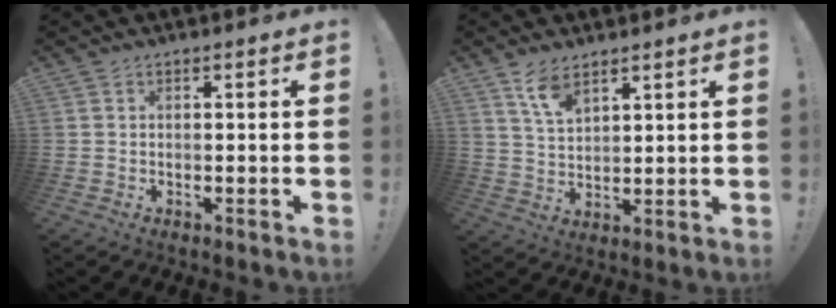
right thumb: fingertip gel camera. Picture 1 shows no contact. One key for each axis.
{"total": 7.8, "fx": 5.6, "fy": 3.6, "fz": 4.1, "tx": -0.073, "ty": -0.027, "tz": 0.102}